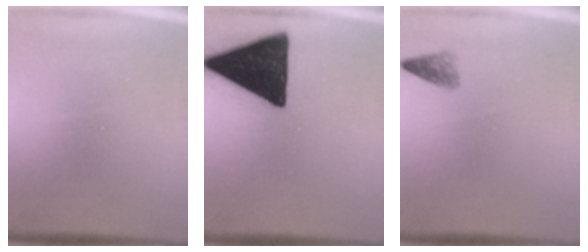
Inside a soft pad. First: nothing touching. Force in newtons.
{"total": 19.4}
{"total": 1.7}